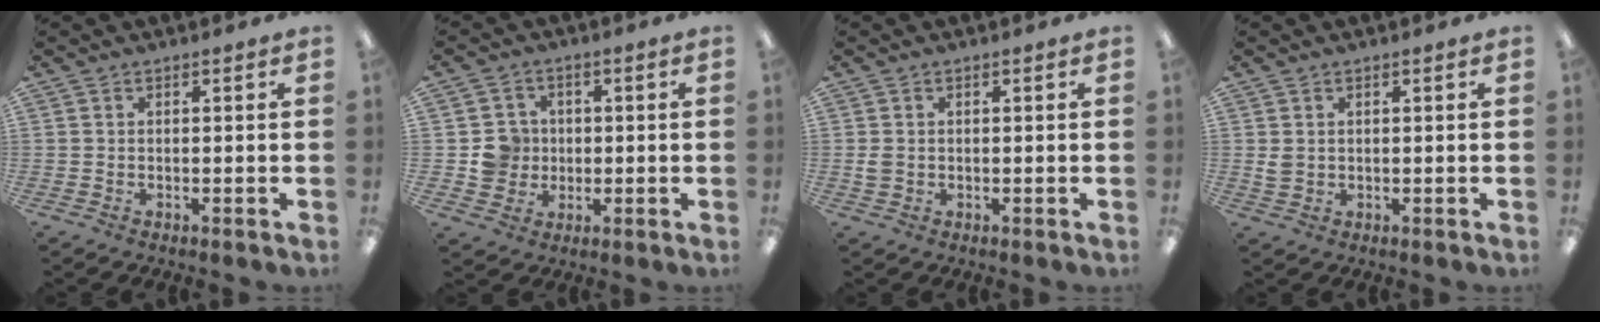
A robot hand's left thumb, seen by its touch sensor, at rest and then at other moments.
{"total": 6.4, "force": [-0.1, 6.3, 1.2], "torque": [-0.013, 0.007, 0.001]}
{"total": 1.7, "force": [0.1, 1.5, 0.9], "torque": [-0.009, 0.002, 0.000]}
{"total": 2.2, "force": [0.7, 1.7, 1.3], "torque": [-0.027, 0.004, 0.012]}